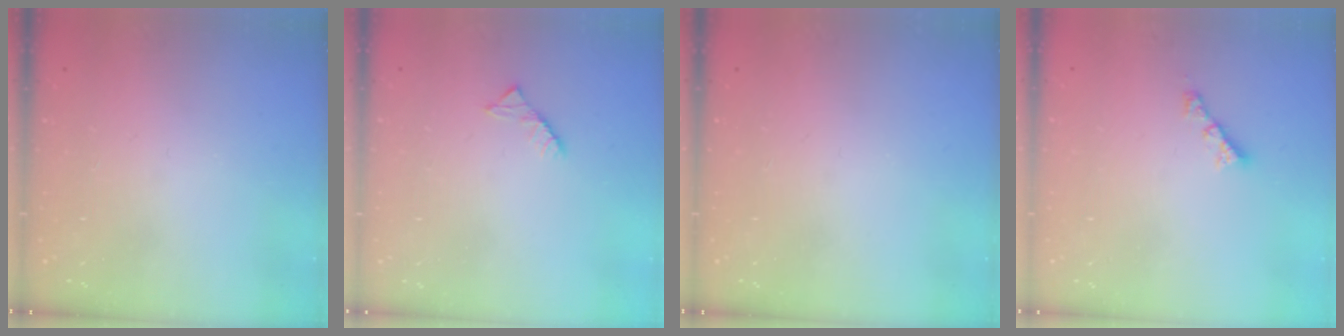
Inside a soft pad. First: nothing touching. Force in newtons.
{"total": 2.6, "press": 2.6, "slide": 0.4}
{"total": 0.0}
{"total": 2.4, "press": 2.4, "slide": 0.3}